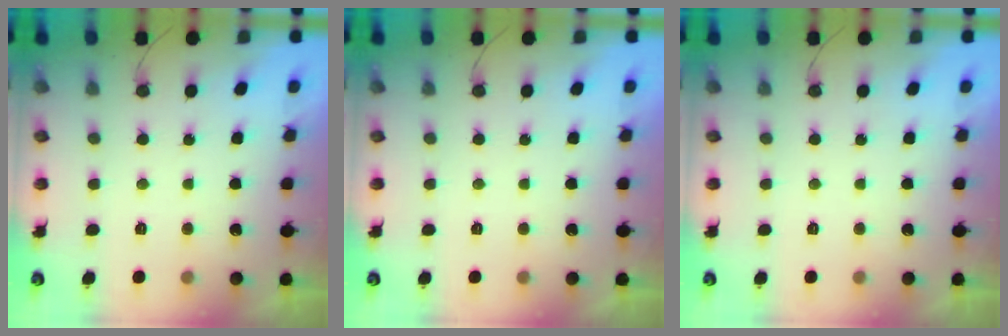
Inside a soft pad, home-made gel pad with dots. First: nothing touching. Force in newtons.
{"total": 0.0}
{"total": 0.0}